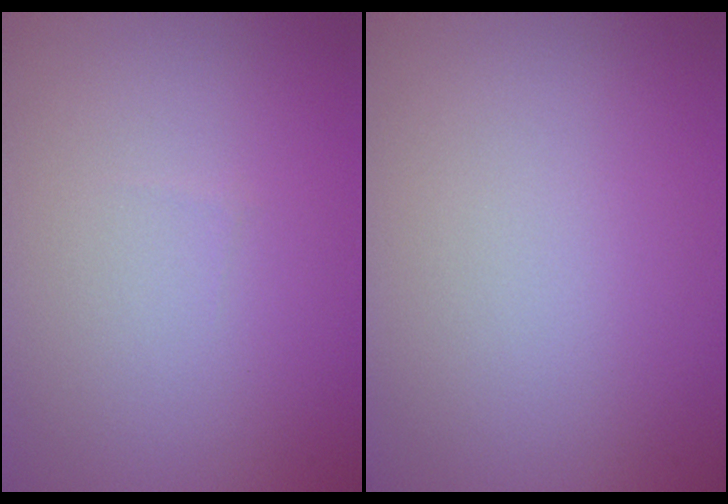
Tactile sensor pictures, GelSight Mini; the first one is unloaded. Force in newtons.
{"total": 0.0}